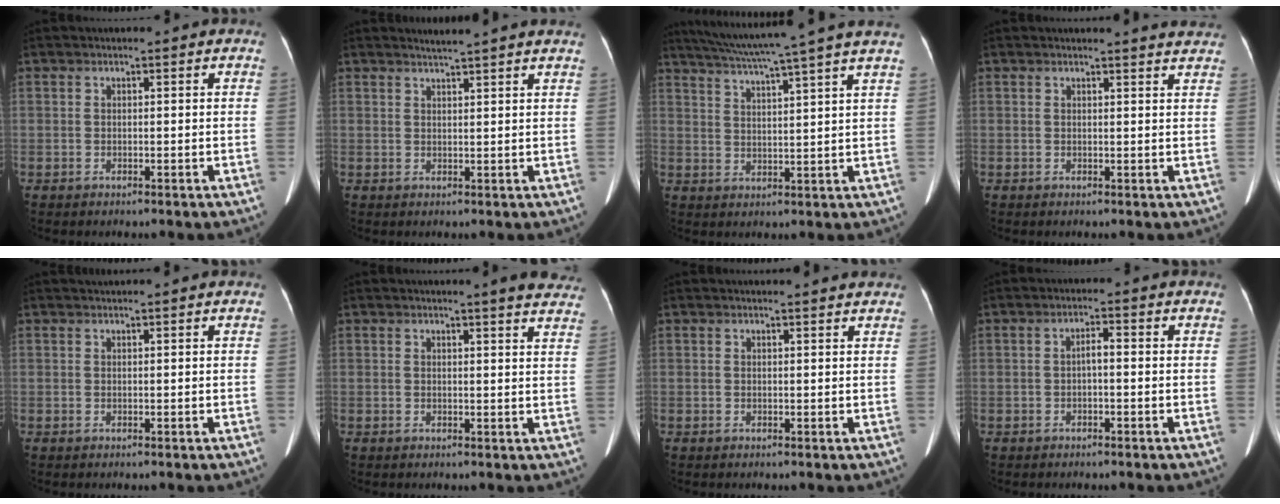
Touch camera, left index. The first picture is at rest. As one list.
[{"total": 4.7, "force": [4.3, -0.8, 1.8], "torque": [-0.027, 0.013, 0.049]}, {"total": 14.8, "force": [12.4, -2.2, 7.9], "torque": [-0.138, -0.001, 0.168]}, {"total": 4.2, "force": [4.2, -0.1, 0.7], "torque": [-0.009, -0.009, 0.028]}, {"total": 0.9, "force": [0.9, -0.3, 0.2], "torque": [-0.007, 0.010, 0.023]}, {"total": 8.6, "force": [7.8, 0.4, 3.6], "torque": [-0.027, -0.014, 0.063]}, {"total": 3.8, "force": [3.7, -0.1, 0.9], "torque": [-0.013, 0.010, 0.037]}, {"total": 1.8, "force": [-0.2, 0.3, 1.7], "torque": [-0.031, 0.003, -0.005]}]